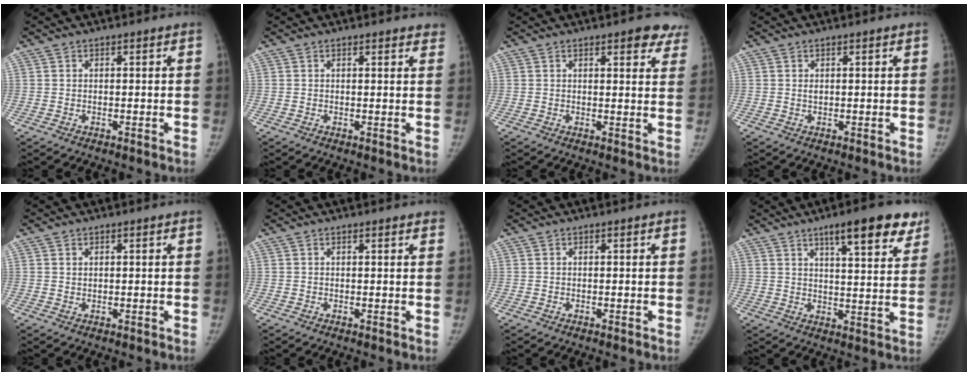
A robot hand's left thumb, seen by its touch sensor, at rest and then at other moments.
{"total": 3.1, "force": [2.7, 0.8, 1.2], "torque": [0.001, -0.004, 0.022]}
{"total": 7.0, "force": [5.1, 2.5, 4.2], "torque": [-0.017, -0.020, 0.049]}
{"total": 1.0, "force": [0.5, 0.4, 0.8], "torque": [-0.013, -0.002, 0.010]}
{"total": 0.8, "force": [0.6, 0.4, 0.4], "torque": [-0.004, -0.005, 0.010]}
{"total": 1.5, "force": [1.2, 0.3, 0.8], "torque": [-0.005, 0.001, 0.015]}
{"total": 0.0}
{"total": 13.8, "force": [8.7, 3.5, 10.1], "torque": [-0.109, -0.037, 0.122]}